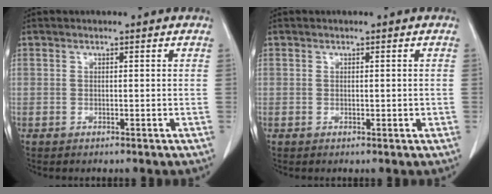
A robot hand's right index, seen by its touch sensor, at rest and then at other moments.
{"total": 1.0, "force": [-0.1, 0.5, 0.9], "torque": [-0.013, -0.002, 0.002]}